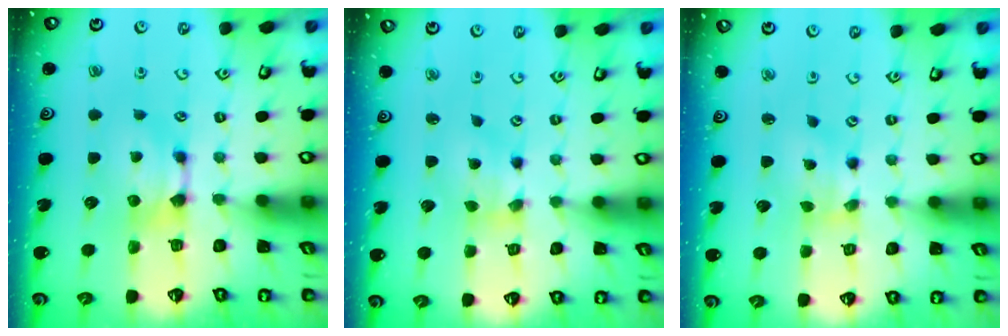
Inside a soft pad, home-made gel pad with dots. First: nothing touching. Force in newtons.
{"total": 2.4, "press": 1.9, "slide": 1.4}
{"total": 1.3, "press": 0.4, "slide": 1.3}